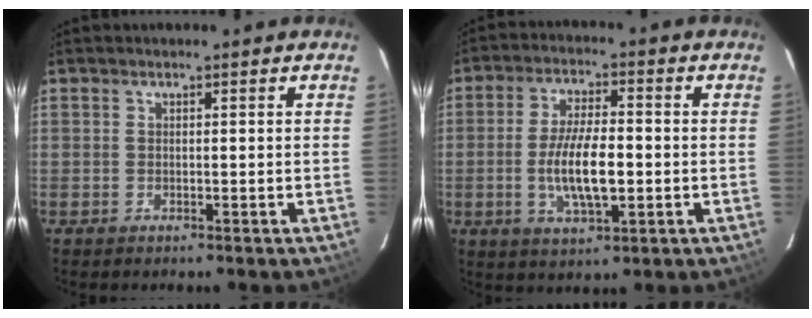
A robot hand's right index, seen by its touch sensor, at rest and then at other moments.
{"total": 10.1, "force": [-1.8, 3.4, 9.3], "torque": [-0.180, -0.005, -0.029]}